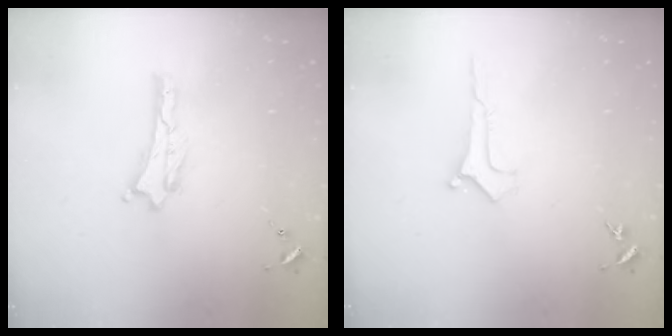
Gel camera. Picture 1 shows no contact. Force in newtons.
{"total": 0.0}